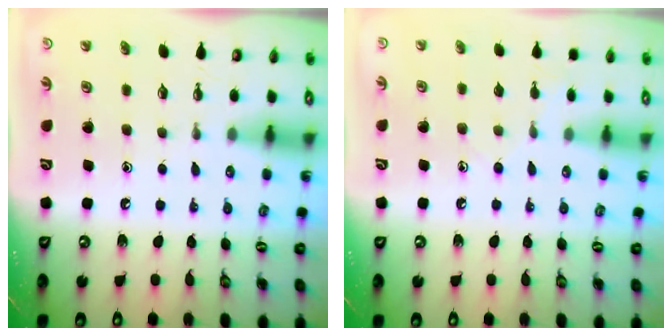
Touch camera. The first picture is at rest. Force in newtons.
{"total": 6.8, "press": 6.7, "slide": 0.7}